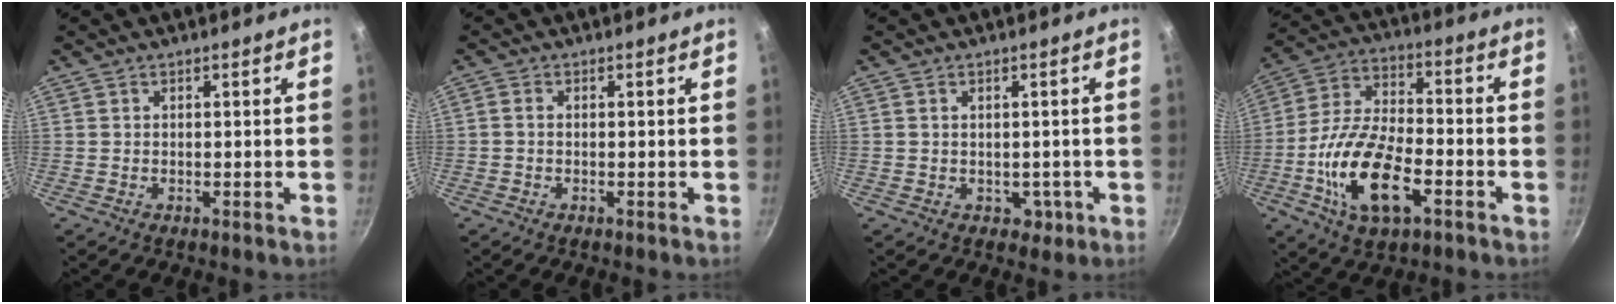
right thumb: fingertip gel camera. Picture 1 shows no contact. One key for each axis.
{"total": 1.1, "fx": -0.2, "fy": 0.7, "fz": 0.8, "tx": -0.017, "ty": 0.005, "tz": -0.006}
{"total": 2.7, "fx": -0.4, "fy": 2.2, "fz": 1.4, "tx": 0.001, "ty": 0.010, "tz": 0.004}
{"total": 17.5, "fx": -6.0, "fy": 8.6, "fz": 14.0, "tx": -0.261, "ty": 0.029, "tz": -0.118}